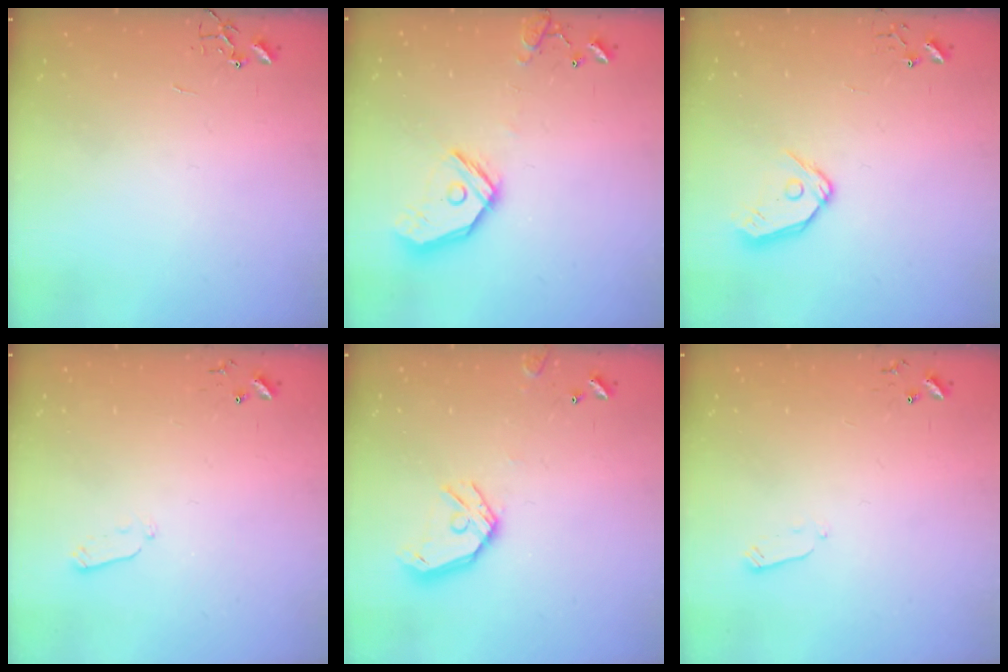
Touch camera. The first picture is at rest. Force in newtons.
{"total": 15.9, "press": 15.7, "slide": 2.6}
{"total": 9.4, "press": 9.4, "slide": 0.7}
{"total": 4.0, "press": 3.9, "slide": 0.9}
{"total": 13.0, "press": 12.9, "slide": 1.9}
{"total": 2.4, "press": 2.3, "slide": 0.4}